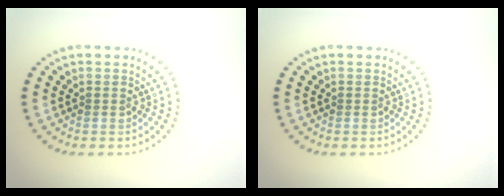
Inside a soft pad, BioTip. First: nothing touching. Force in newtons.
{"total": 0.0}